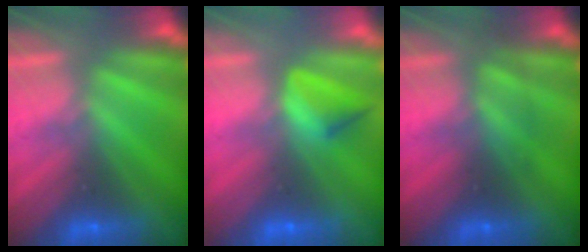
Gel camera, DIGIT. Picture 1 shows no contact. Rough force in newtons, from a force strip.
{"total": 4.4}
{"total": 2.4}